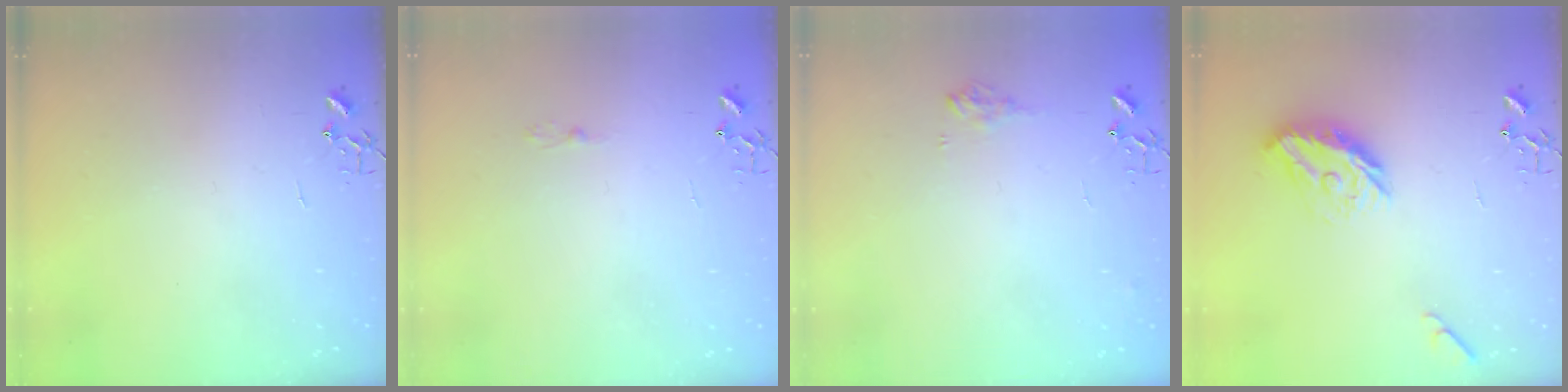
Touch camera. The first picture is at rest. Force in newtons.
{"total": 2.5, "press": 2.5, "slide": 0.3}
{"total": 7.7, "press": 7.7, "slide": 0.3}
{"total": 13.5, "press": 13.4, "slide": 0.7}